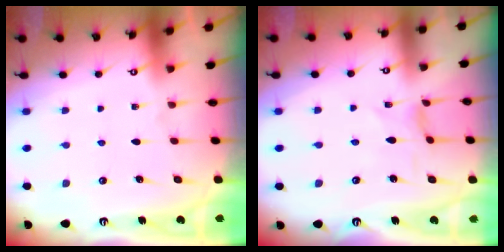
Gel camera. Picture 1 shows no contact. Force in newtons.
{"total": 0.7, "press": 0.7, "slide": 0.2}